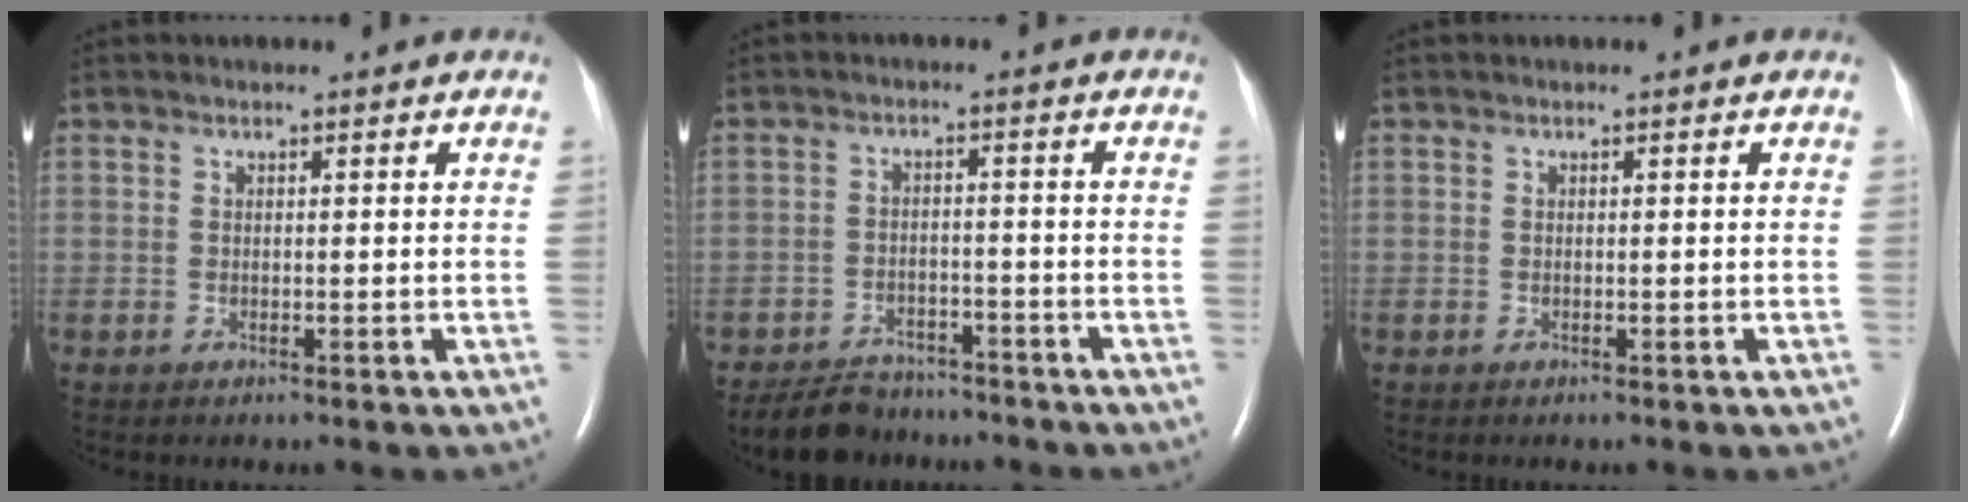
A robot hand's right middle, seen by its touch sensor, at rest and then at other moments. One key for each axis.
{"total": 6.6, "fx": -5.9, "fy": 2.7, "fz": 1.3, "tx": -0.030, "ty": -0.008, "tz": -0.096}
{"total": 0.0}